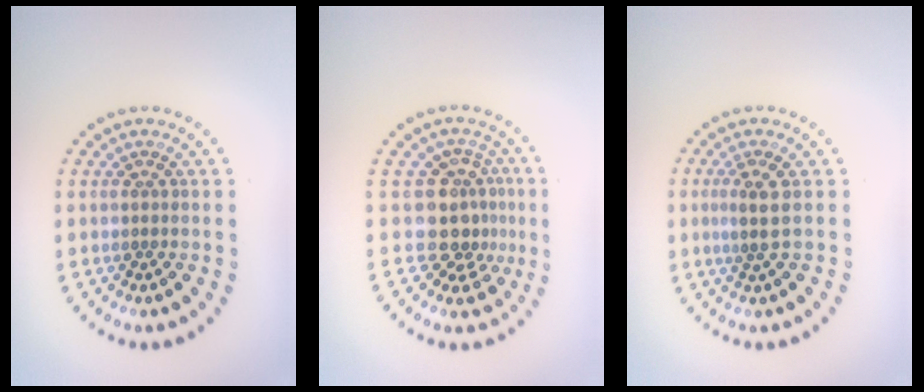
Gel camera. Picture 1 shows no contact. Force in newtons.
{"total": 3.9, "press": 2.9, "slide": 2.6}
{"total": 2.0, "press": 1.6, "slide": 1.1}